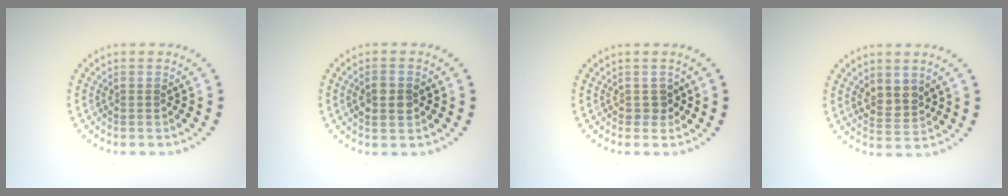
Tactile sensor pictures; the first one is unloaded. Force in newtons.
{"total": 2.1, "press": 2.1, "slide": 0.2}
{"total": 1.2, "press": 1.0, "slide": 0.6}
{"total": 2.2, "press": 1.9, "slide": 1.1}